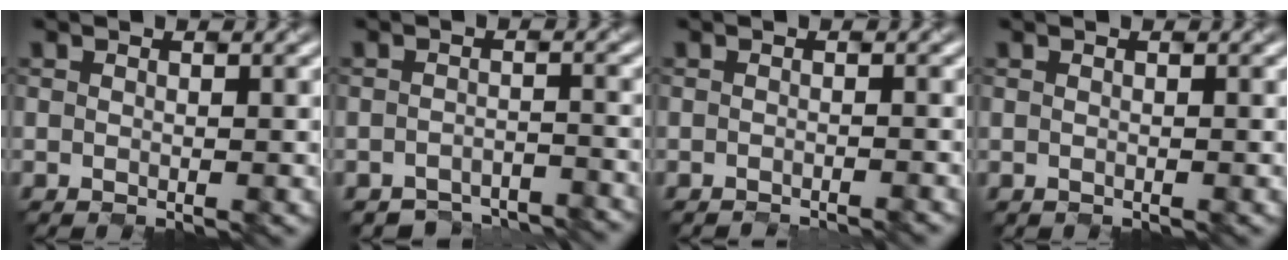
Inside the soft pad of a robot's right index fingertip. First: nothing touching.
{"total": 4.3, "force": [-4.2, 0.4, -0.3], "torque": [0.004, -0.011, -0.054]}
{"total": 1.0, "force": [-0.7, 0.4, 0.6], "torque": [0.009, 0.001, -0.020]}
{"total": 0.0}